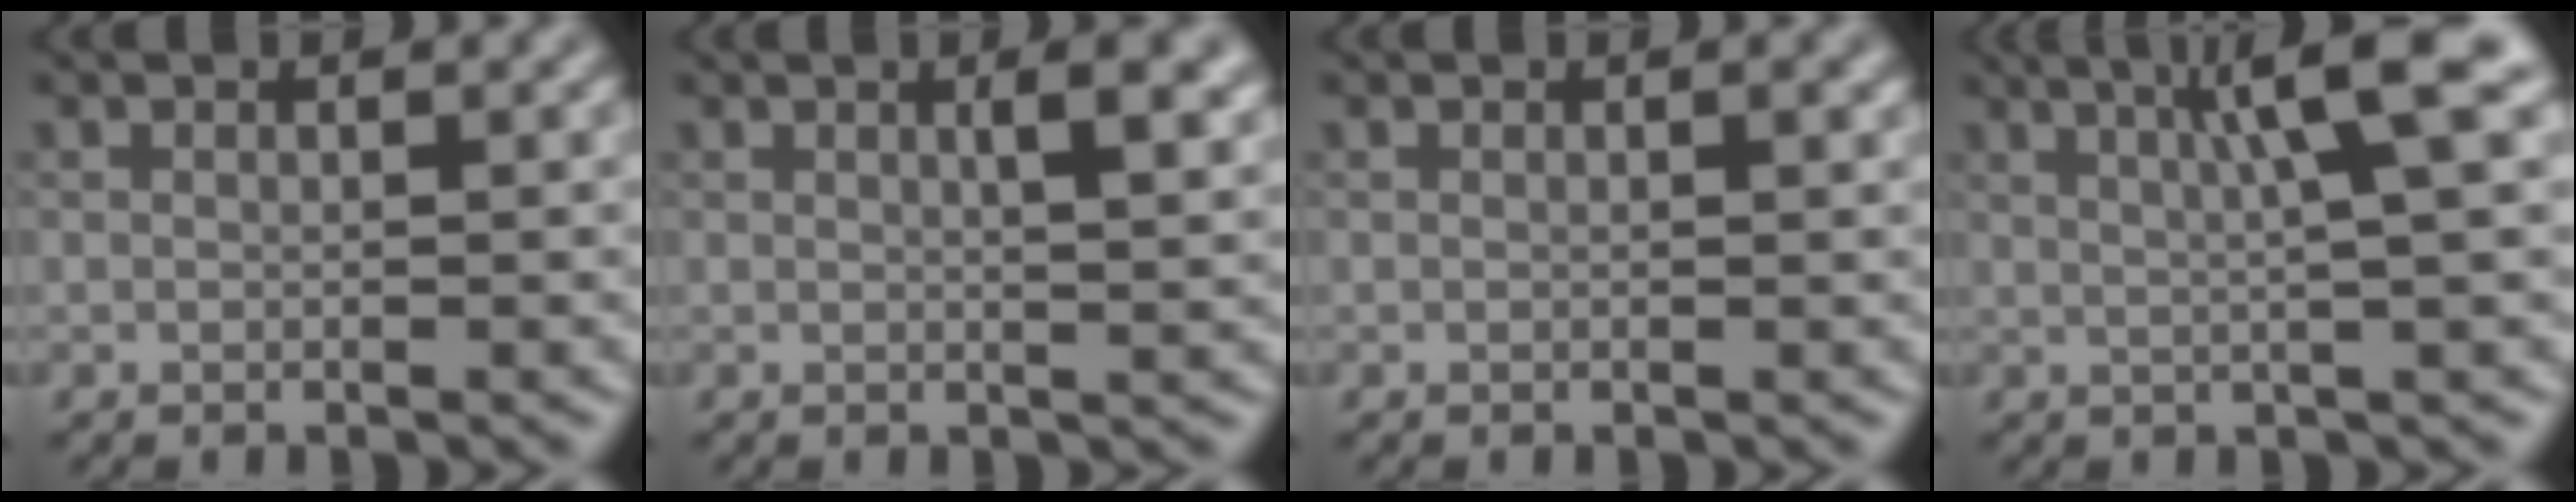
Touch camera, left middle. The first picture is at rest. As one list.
[{"total": 4.0, "force": [1.3, 1.3, 3.6], "torque": [-0.032, 0.011, 0.013]}, {"total": 0.6, "force": [0.2, 0.1, 0.6], "torque": [-0.007, 0.001, 0.003]}, {"total": 6.4, "force": [2.3, 0.8, 5.9], "torque": [-0.080, 0.018, 0.035]}]